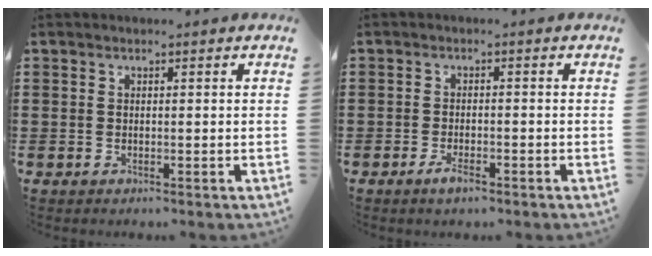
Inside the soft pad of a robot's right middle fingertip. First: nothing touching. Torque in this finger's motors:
{"motor_torque": [1.32, -0.45, 0.44, 0.15]}